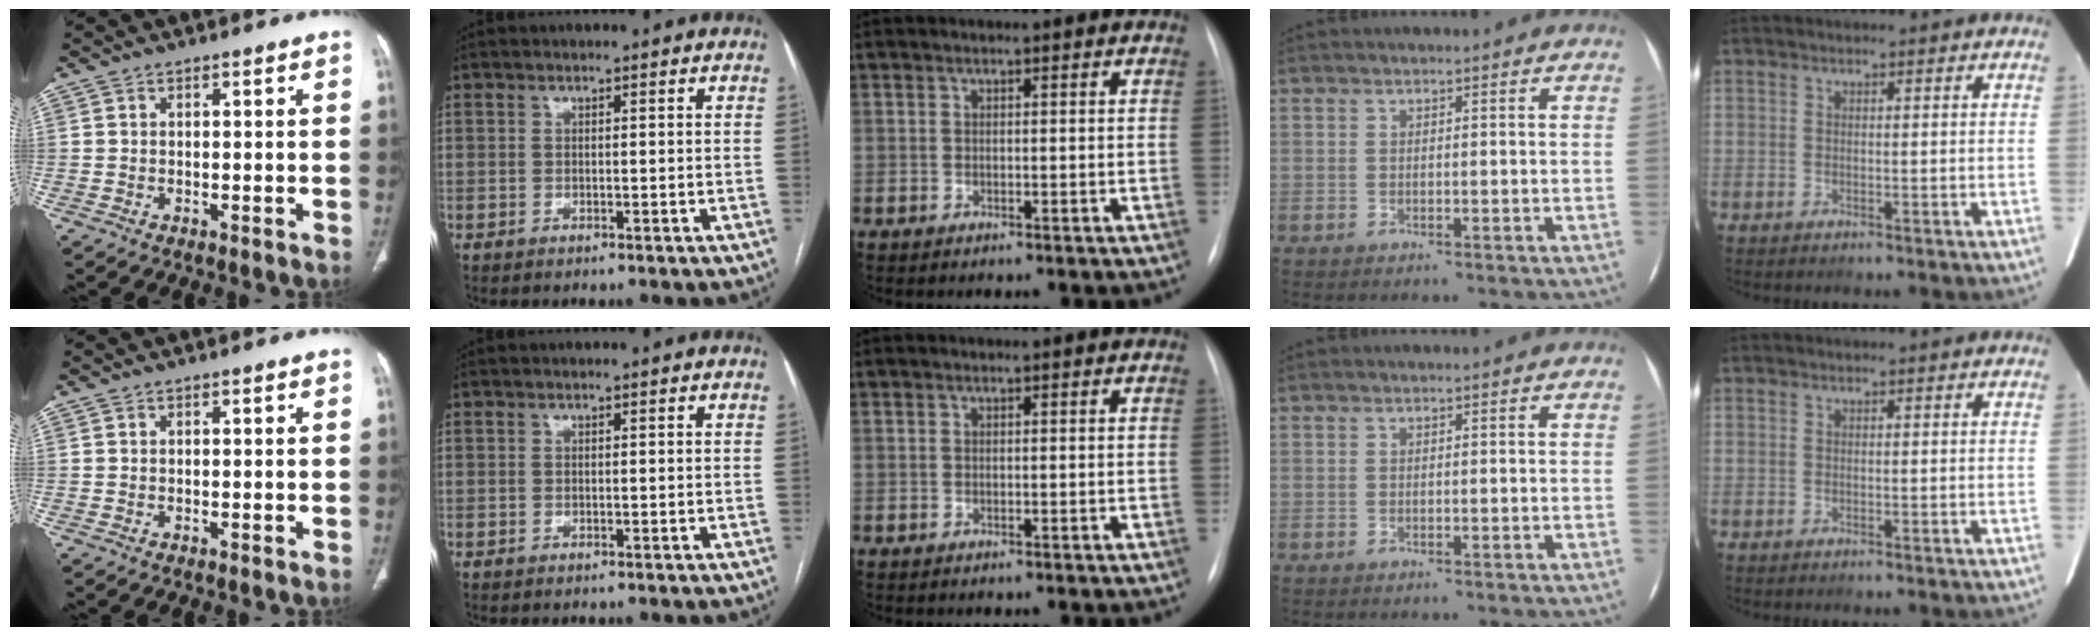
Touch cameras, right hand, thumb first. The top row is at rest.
{}